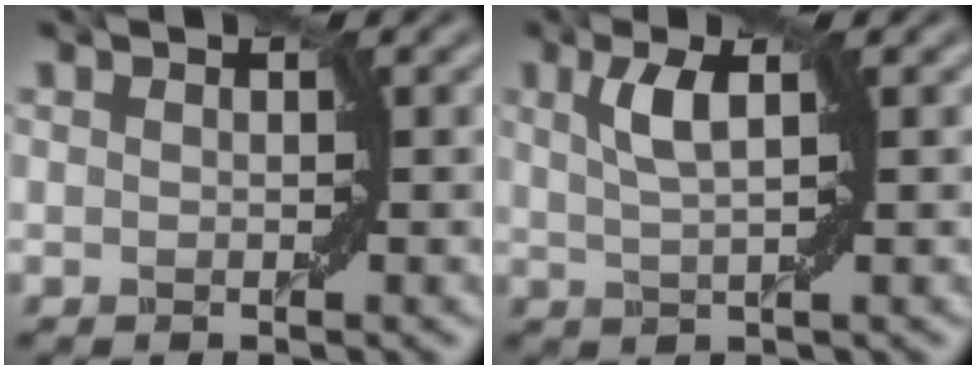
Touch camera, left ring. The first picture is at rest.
{"total": 3.0, "force": [1.1, 0.7, 2.7], "torque": [-0.052, 0.004, 0.021]}